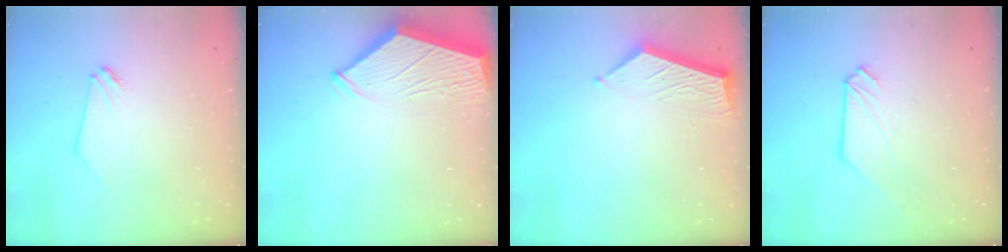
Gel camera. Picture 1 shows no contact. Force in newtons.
{"total": 3.6, "press": 3.6, "slide": 0.6}
{"total": 5.8, "press": 5.8, "slide": 0.2}
{"total": 0.7, "press": 0.7, "slide": 0.1}